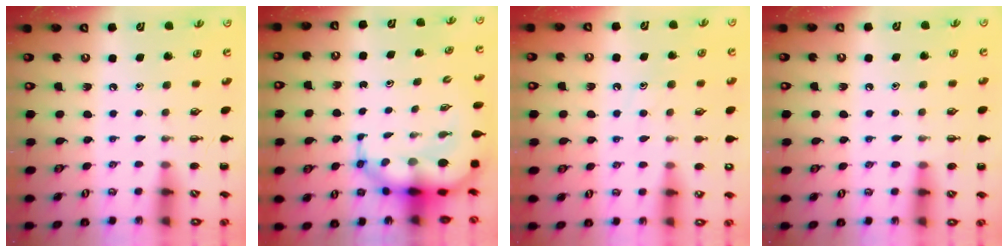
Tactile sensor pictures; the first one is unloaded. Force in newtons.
{"total": 9.5, "press": 9.2, "slide": 2.5}
{"total": 7.6, "press": 7.5, "slide": 1.1}
{"total": 6.7, "press": 6.3, "slide": 2.3}